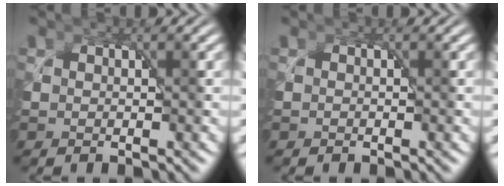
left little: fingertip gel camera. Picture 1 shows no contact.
{"total": 0.0}